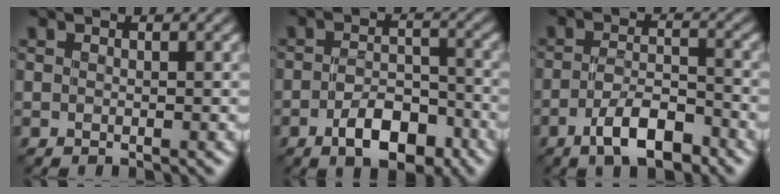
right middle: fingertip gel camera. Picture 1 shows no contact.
{"total": 4.7, "force": [-2.5, 2.2, 3.3], "torque": [-0.053, 0.003, -0.043]}
{"total": 4.7, "force": [-2.8, 1.6, 3.4], "torque": [-0.063, 0.002, -0.052]}